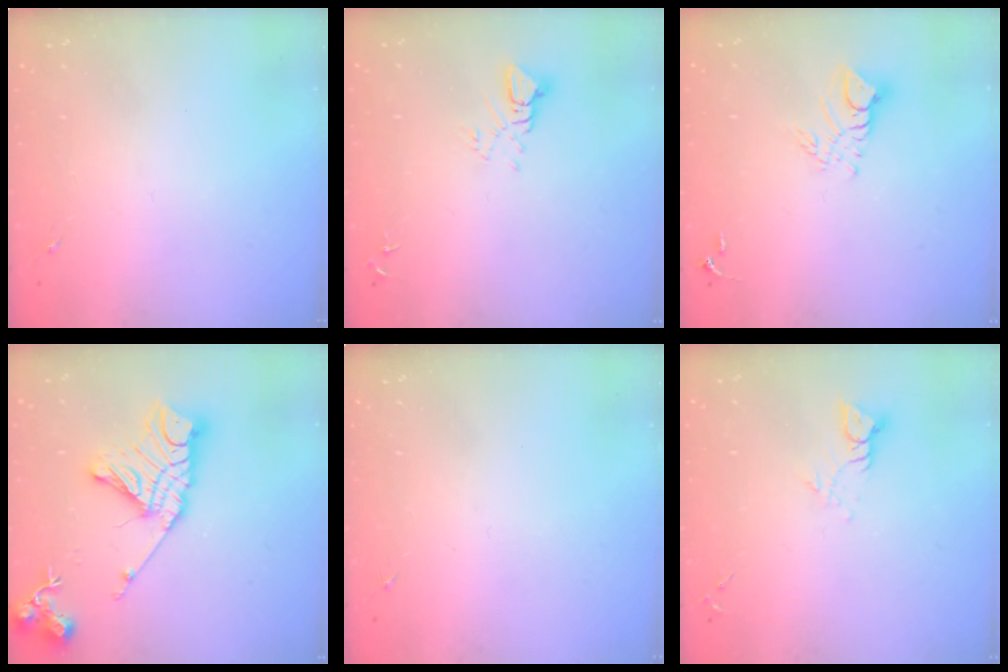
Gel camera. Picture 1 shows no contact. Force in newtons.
{"total": 5.3, "press": 5.3, "slide": 0.3}
{"total": 8.6, "press": 8.6, "slide": 0.8}
{"total": 19.1, "press": 19.0, "slide": 1.8}
{"total": 0.0}
{"total": 4.4, "press": 4.4, "slide": 0.3}